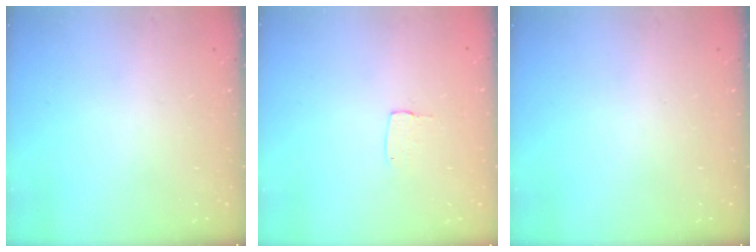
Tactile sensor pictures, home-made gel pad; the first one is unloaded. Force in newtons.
{"total": 3.5, "press": 3.5, "slide": 0.1}
{"total": 0.0}